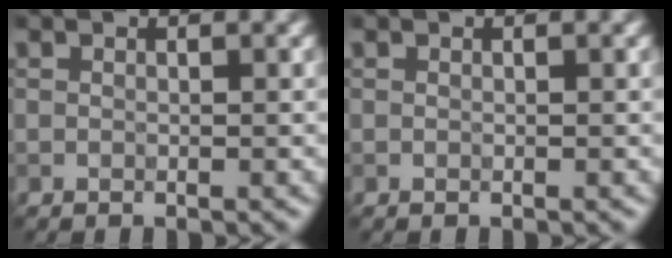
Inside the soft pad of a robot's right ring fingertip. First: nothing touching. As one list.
[{"total": 0.0}]